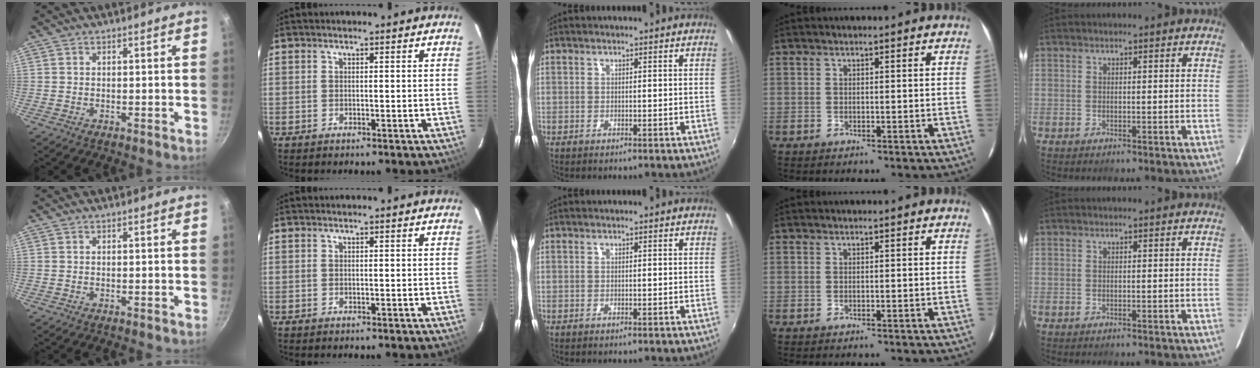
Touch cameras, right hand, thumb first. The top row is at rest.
{}